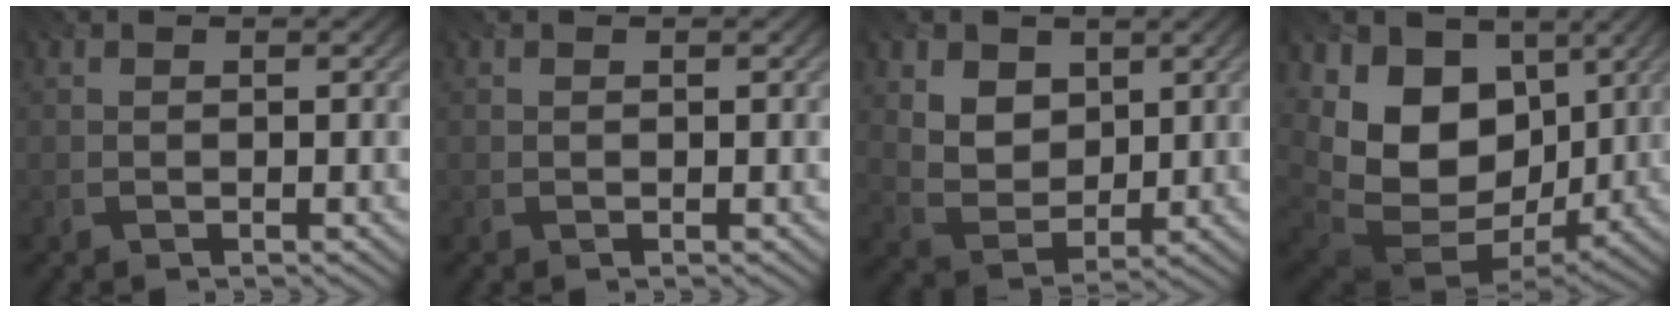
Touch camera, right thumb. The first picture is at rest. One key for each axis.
{"total": 0.0}
{"total": 7.6, "fx": 3.2, "fy": 5.5, "fz": 4.3, "tx": -0.136, "ty": -0.020, "tz": 0.068}
{"total": 17.1, "fx": 1.7, "fy": 12.3, "fz": 11.7, "tx": -0.246, "ty": -0.020, "tz": 0.055}